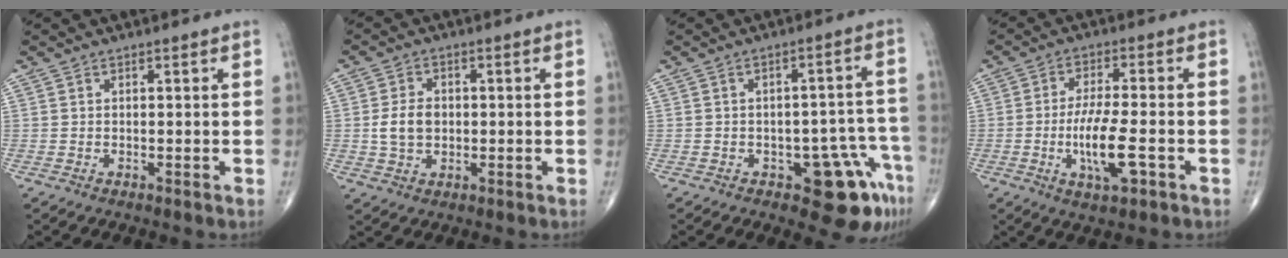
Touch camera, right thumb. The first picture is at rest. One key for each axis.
{"total": 5.6, "fx": -0.1, "fy": 4.1, "fz": 3.8, "tx": -0.066, "ty": 0.004, "tz": -0.001}
{"total": 10.3, "fx": -5.5, "fy": 4.7, "fz": 7.4, "tx": -0.049, "ty": 0.038, "tz": -0.062}
{"total": 9.8, "fx": -2.8, "fy": 2.9, "fz": 8.9, "tx": -0.169, "ty": 0.005, "tz": -0.048}